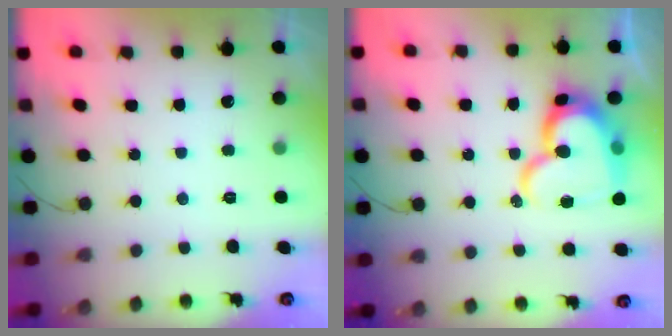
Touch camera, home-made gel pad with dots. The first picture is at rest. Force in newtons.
{"total": 18.1, "press": 18.1, "slide": 1.3}